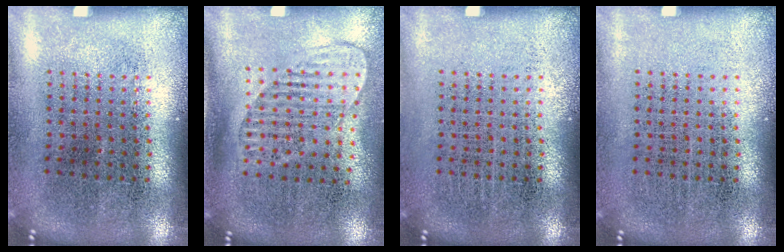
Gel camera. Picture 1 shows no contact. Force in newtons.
{"total": 1.4, "press": 1.2, "slide": 0.8}
{"total": 0.0}
{"total": 0.0}